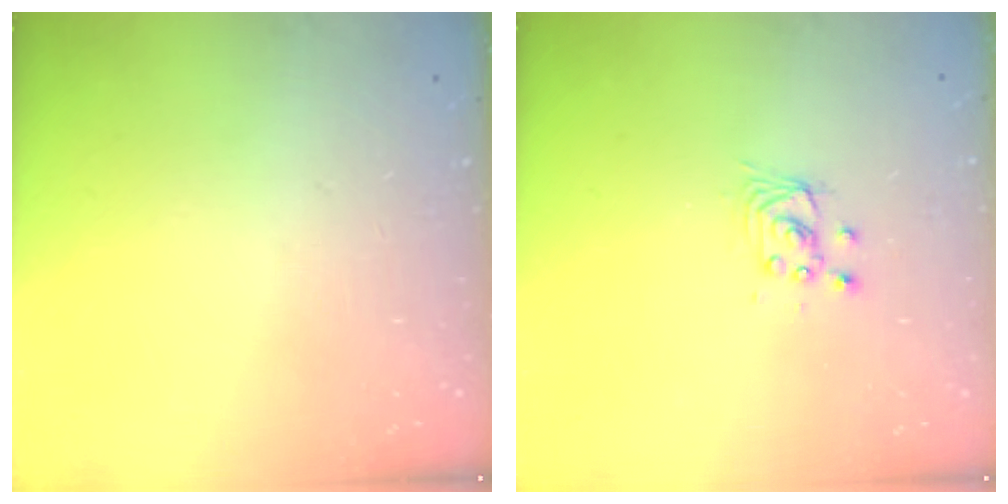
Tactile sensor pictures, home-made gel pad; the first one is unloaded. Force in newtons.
{"total": 2.7, "press": 2.7, "slide": 0.2}